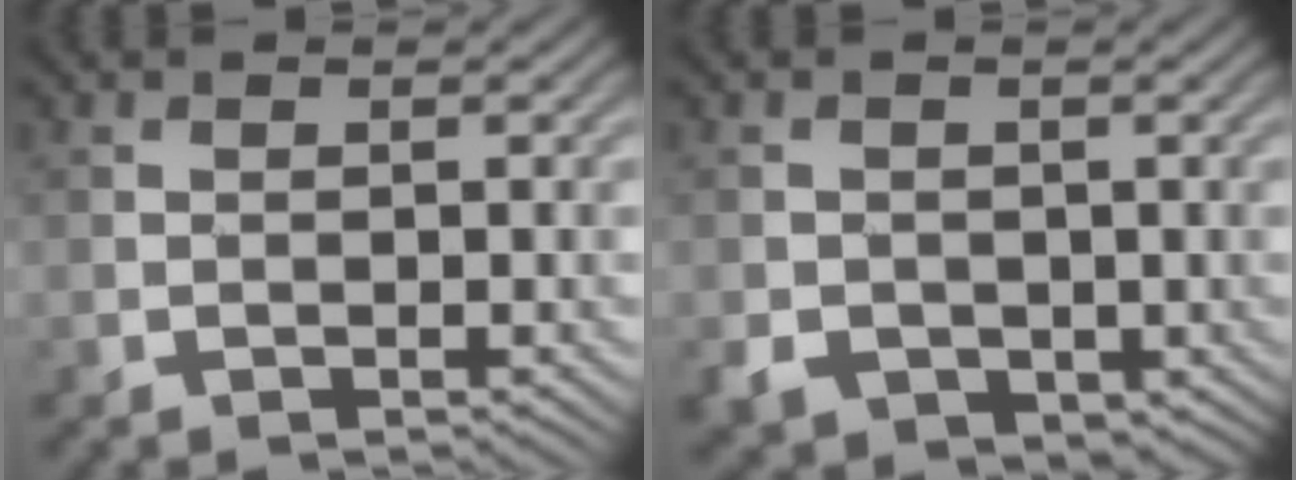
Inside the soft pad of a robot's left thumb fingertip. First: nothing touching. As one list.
[{"total": 3.6, "force": [-0.9, 3.1, 1.5], "torque": [-0.044, -0.013, -0.017]}]